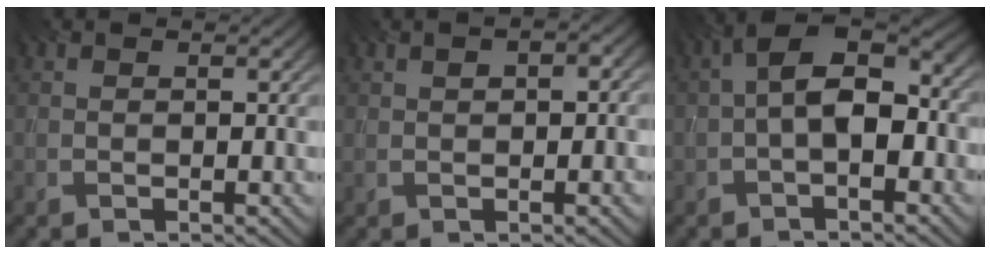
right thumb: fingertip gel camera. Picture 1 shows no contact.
{"total": 3.7, "force": [0.6, 1.8, 3.2], "torque": [-0.046, 0.004, 0.011]}
{"total": 8.9, "force": [-0.4, 4.6, 7.5], "torque": [-0.132, 0.017, -0.017]}